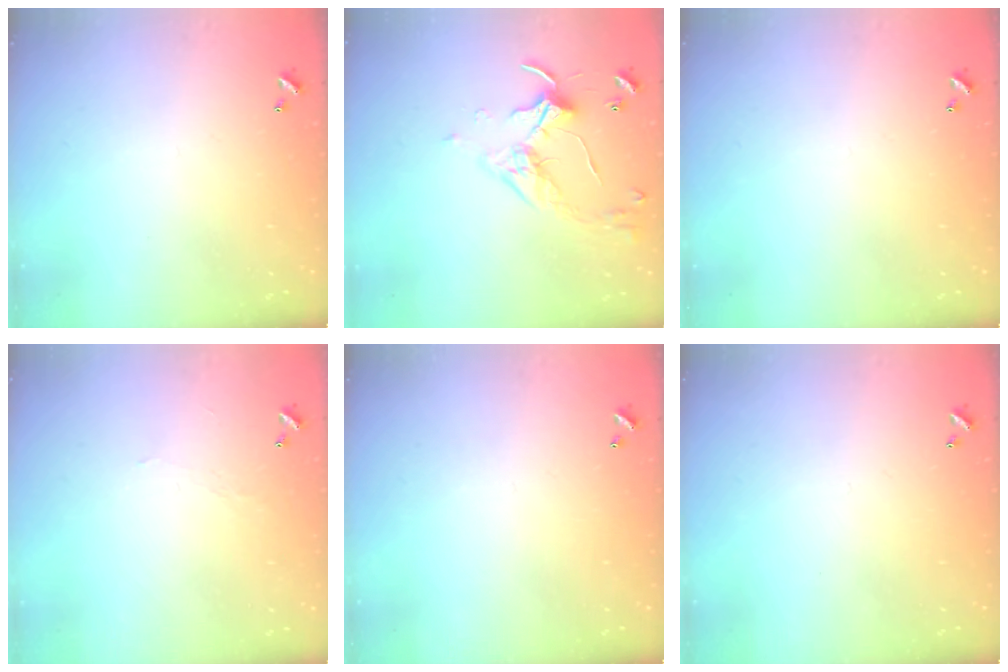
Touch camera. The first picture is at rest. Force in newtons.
{"total": 3.3, "press": 3.2, "slide": 0.7}
{"total": 0.0}
{"total": 1.7, "press": 1.7, "slide": 0.4}
{"total": 0.0}
{"total": 0.0}